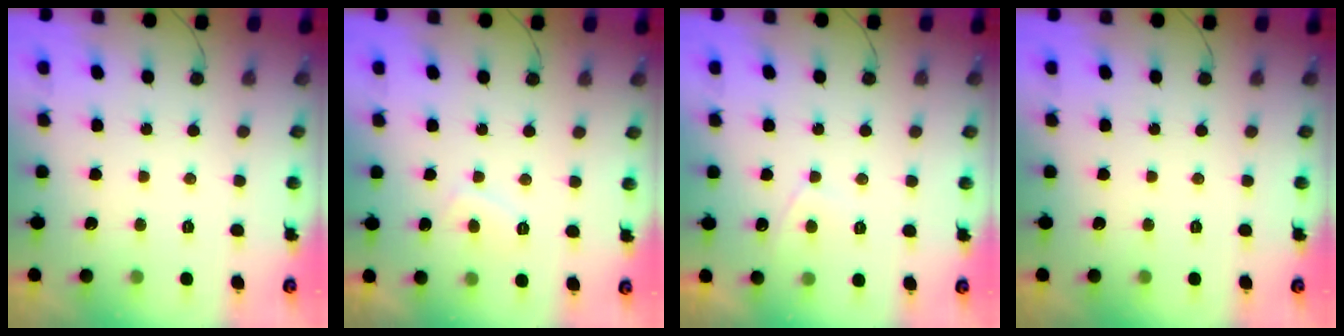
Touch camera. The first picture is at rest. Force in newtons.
{"total": 2.9, "press": 2.8, "slide": 0.7}
{"total": 2.9, "press": 2.8, "slide": 0.5}
{"total": 0.0}